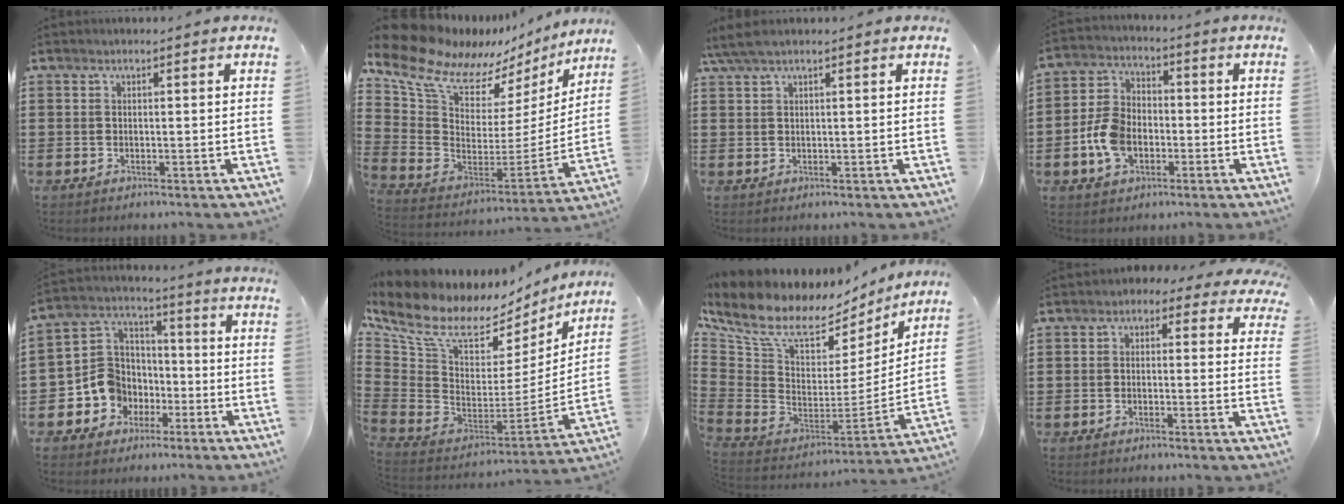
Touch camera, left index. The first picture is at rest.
{"total": 11.4, "force": [8.9, 5.3, 4.8], "torque": [-0.151, -0.063, 0.155]}
{"total": 2.7, "force": [1.6, 0.3, 2.1], "torque": [-0.043, 0.001, 0.030]}
{"total": 7.8, "force": [-2.4, 5.5, 5.1], "torque": [-0.132, 0.007, -0.051]}
{"total": 9.0, "force": [-3.2, 8.1, 2.1], "torque": [-0.090, 0.010, -0.062]}
{"total": 9.1, "force": [5.9, 4.8, 5.1], "torque": [-0.137, -0.044, 0.100]}
{"total": 8.9, "force": [6.0, 4.4, 5.0], "torque": [-0.134, -0.046, 0.103]}
{"total": 1.6, "force": [-0.4, 1.3, 0.9], "torque": [-0.022, 0.011, -0.011]}